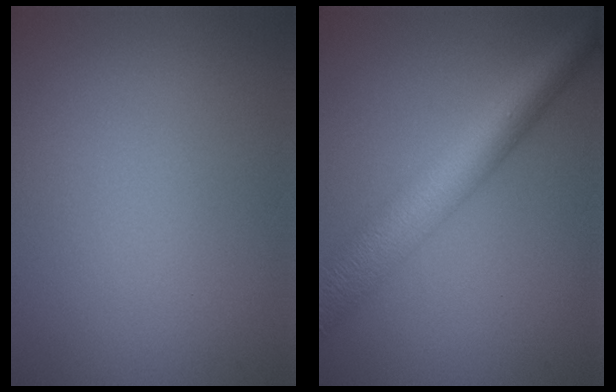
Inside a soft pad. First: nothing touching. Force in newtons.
{"total": 7.1, "press": 7.1, "slide": 0.1}